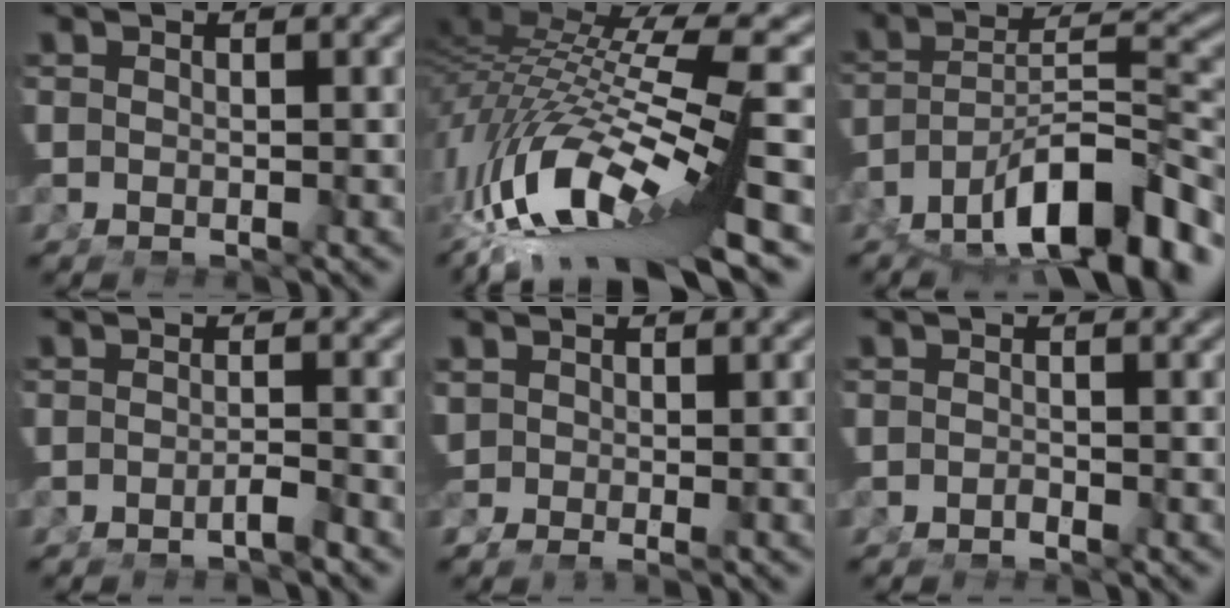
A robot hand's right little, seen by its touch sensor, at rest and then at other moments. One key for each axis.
{"total": 9.1, "fx": -2.0, "fy": 3.7, "fz": 8.1, "tx": -0.164, "ty": -0.025, "tz": -0.015}
{"total": 11.2, "fx": -5.4, "fy": 5.0, "fz": 8.4, "tx": -0.131, "ty": -0.027, "tz": -0.067}
{"total": 1.5, "fx": -1.2, "fy": -0.5, "fz": 0.8, "tx": -0.006, "ty": 0.000, "tz": -0.023}
{"total": 1.4, "fx": -0.2, "fy": 0.8, "fz": 1.2, "tx": -0.031, "ty": -0.013, "tz": 0.008}
{"total": 0.9, "fx": -0.7, "fy": -0.6, "fz": 0.1, "tx": 0.003, "ty": -0.004, "tz": -0.011}